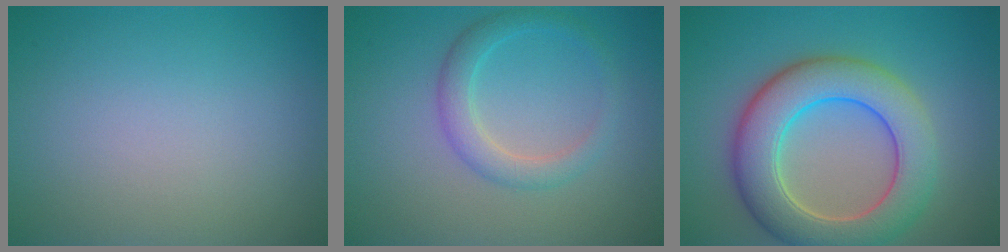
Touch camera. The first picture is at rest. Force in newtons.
{"total": 2.7, "press": 2.7, "slide": 0.1}
{"total": 8.4, "press": 8.4, "slide": 0.5}